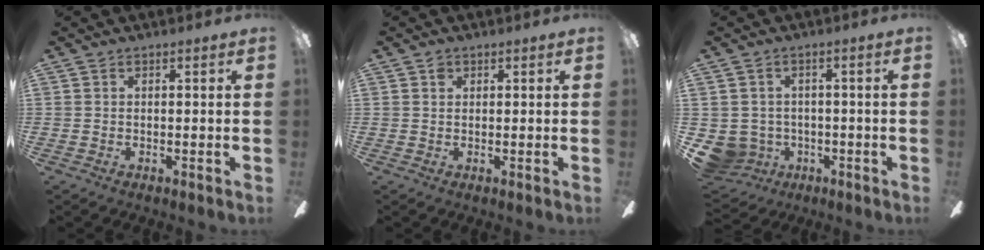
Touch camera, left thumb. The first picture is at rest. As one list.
[{"total": 1.4, "force": [0.7, 1.1, 0.6], "torque": [-0.014, 0.004, 0.012]}, {"total": 5.5, "force": [-1.3, 5.3, 0.8], "torque": [-0.058, 0.000, -0.022]}]